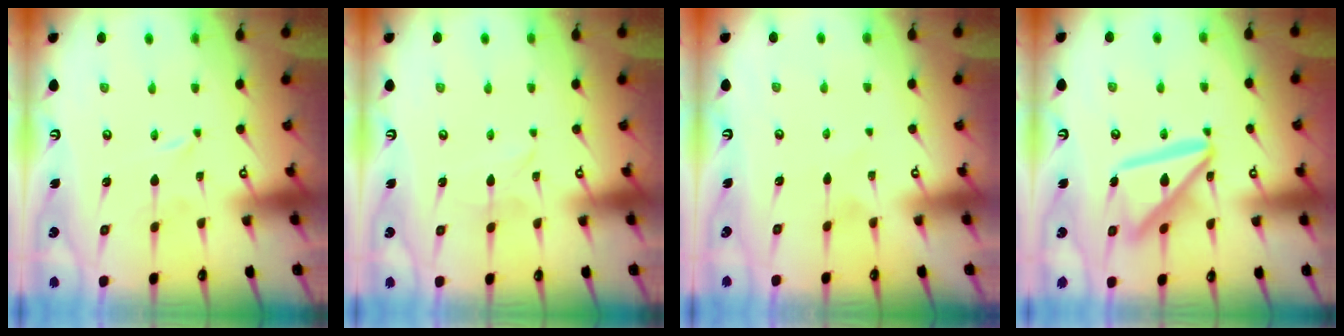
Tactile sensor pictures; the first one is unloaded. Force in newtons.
{"total": 2.7, "press": 2.7, "slide": 0.3}
{"total": 2.8, "press": 2.8, "slide": 0.4}
{"total": 15.1, "press": 15.0, "slide": 1.6}